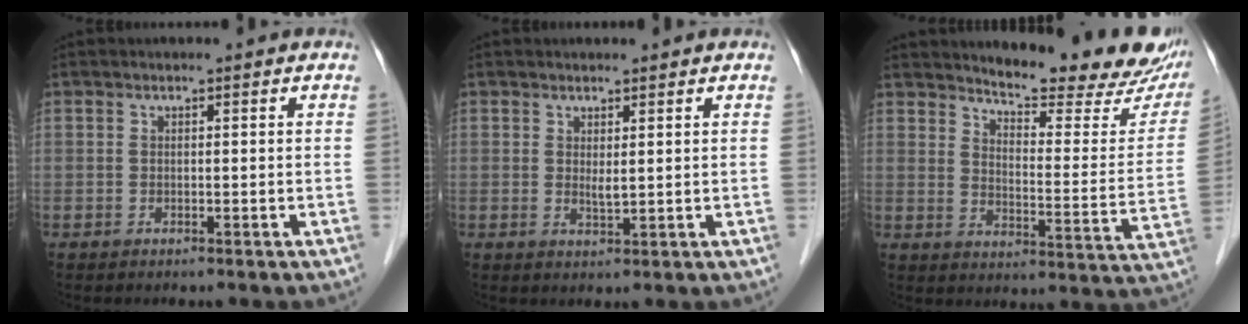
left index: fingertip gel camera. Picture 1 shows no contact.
{"total": 1.5, "force": [0.7, 0.4, 1.3], "torque": [-0.028, -0.006, 0.016]}
{"total": 19.1, "force": [17.2, 3.3, 7.6], "torque": [-0.093, -0.071, 0.208]}